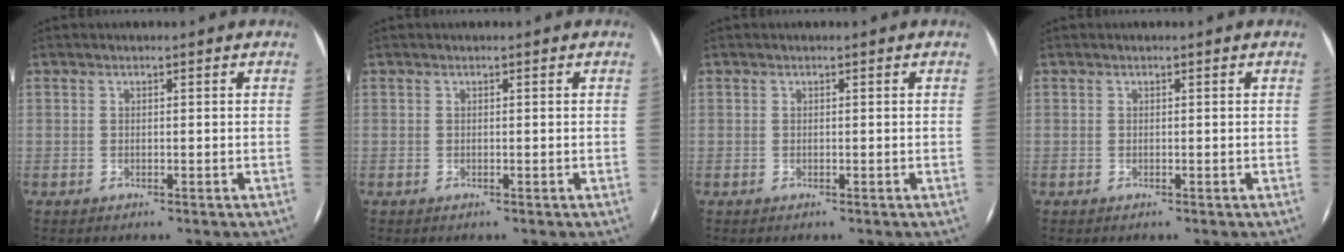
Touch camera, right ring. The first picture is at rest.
{"total": 0.0}
{"total": 0.0}
{"total": 0.0}